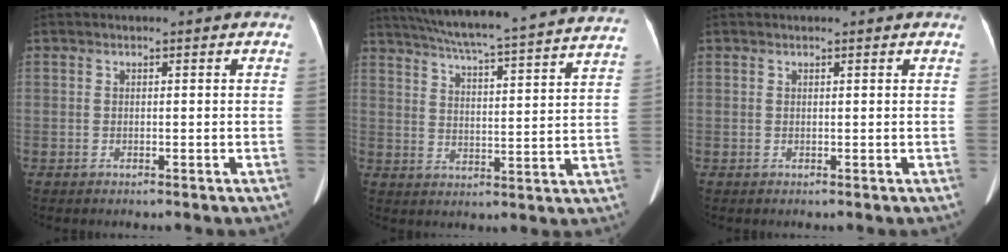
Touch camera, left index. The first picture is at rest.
{"total": 29.5, "force": [26.8, 0.8, 12.3], "torque": [-0.205, -0.038, 0.341]}
{"total": 1.0, "force": [1.0, 0.0, 0.3], "torque": [-0.009, 0.010, 0.012]}